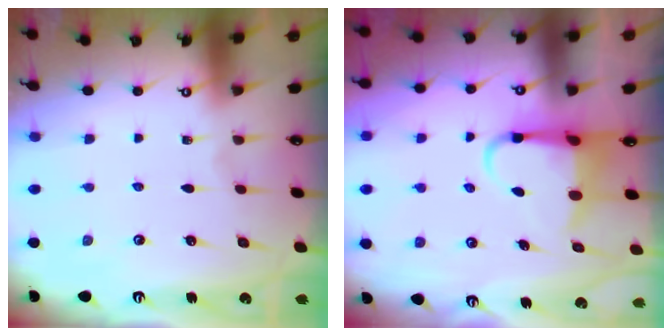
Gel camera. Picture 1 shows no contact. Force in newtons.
{"total": 5.7, "press": 5.6, "slide": 1.1}